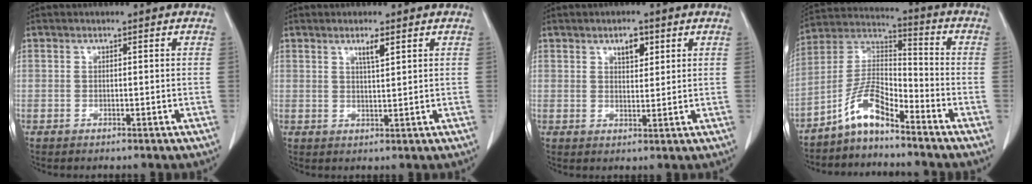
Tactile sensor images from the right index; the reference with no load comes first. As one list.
[{"total": 2.5, "force": [1.5, 0.1, 2.0], "torque": [-0.038, -0.003, 0.027]}, {"total": 3.3, "force": [1.8, 1.5, 2.3], "torque": [-0.035, -0.002, 0.031]}, {"total": 8.2, "force": [-6.2, 1.8, 5.1], "torque": [-0.110, 0.018, -0.125]}]